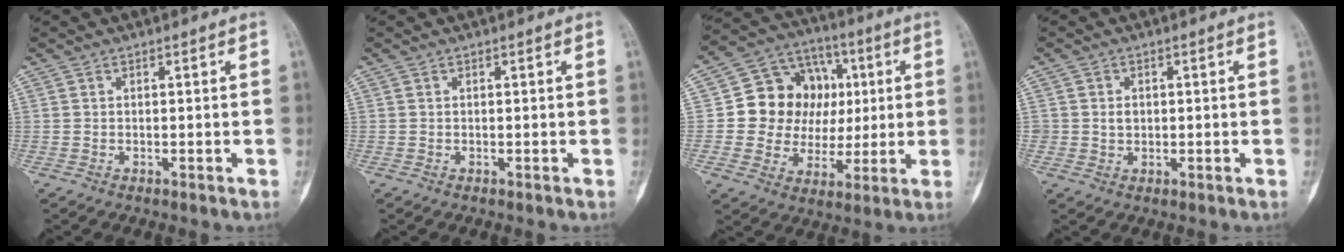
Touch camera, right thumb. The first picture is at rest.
{"total": 0.0}
{"total": 16.0, "force": [2.1, 13.7, 8.0], "torque": [-0.078, 0.021, 0.043]}
{"total": 2.1, "force": [0.2, 1.8, 1.0], "torque": [-0.006, 0.002, 0.007]}